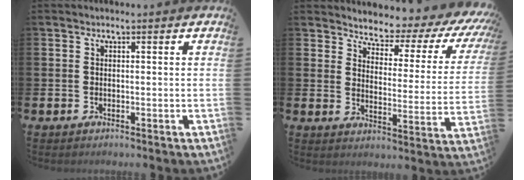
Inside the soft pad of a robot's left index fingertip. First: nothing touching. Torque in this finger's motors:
{"motor_torque": [1.32, -0.82, 0.23, 0.09]}